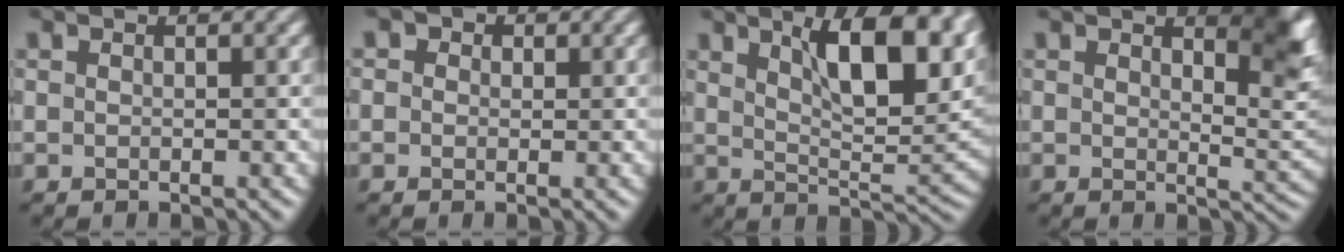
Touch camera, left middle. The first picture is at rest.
{"total": 3.1, "force": [1.4, 2.5, 1.1], "torque": [0.006, 0.022, -0.016]}
{"total": 10.6, "force": [5.5, 3.0, 8.6], "torque": [-0.119, 0.014, 0.088]}
{"total": 4.3, "force": [2.4, 1.2, 3.3], "torque": [-0.035, -0.004, 0.037]}